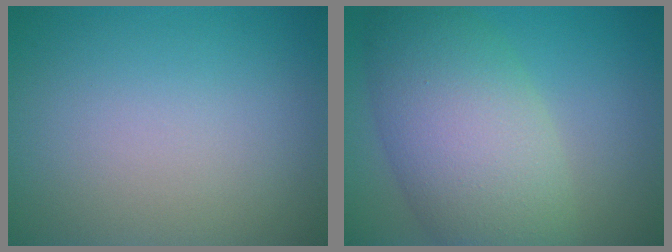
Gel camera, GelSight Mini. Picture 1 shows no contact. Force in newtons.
{"total": 8.9, "press": 8.9, "slide": 0.5}